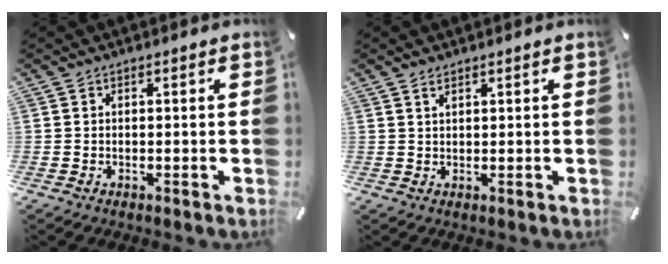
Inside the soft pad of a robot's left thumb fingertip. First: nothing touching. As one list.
[{"total": 1.2, "force": [0.9, 0.3, 0.7], "torque": [-0.015, 0.000, 0.017]}]